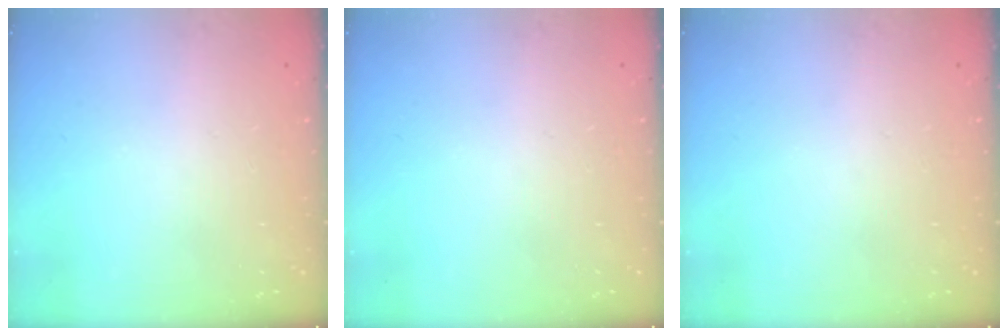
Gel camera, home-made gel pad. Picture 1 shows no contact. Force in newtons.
{"total": 0.0}
{"total": 0.0}